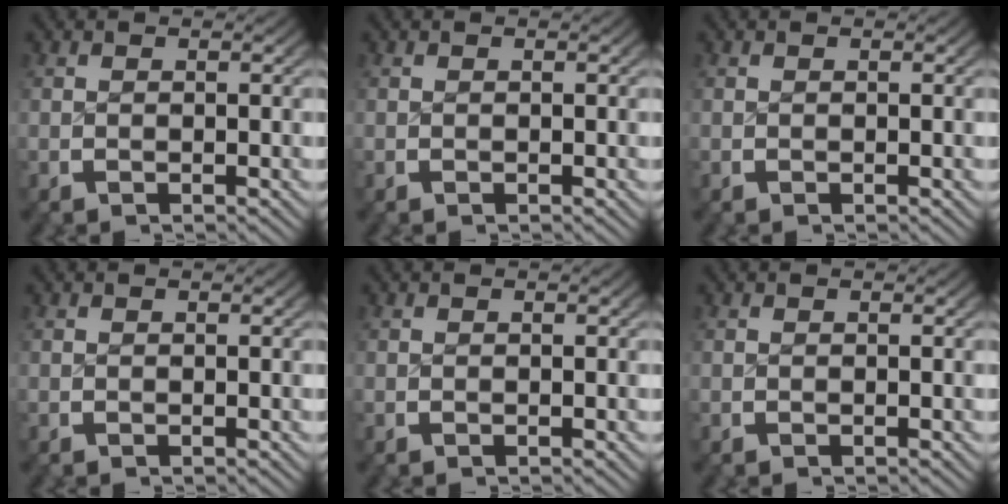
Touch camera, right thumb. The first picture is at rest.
{"total": 0.0}
{"total": 0.0}
{"total": 0.0}
{"total": 0.0}
{"total": 0.0}